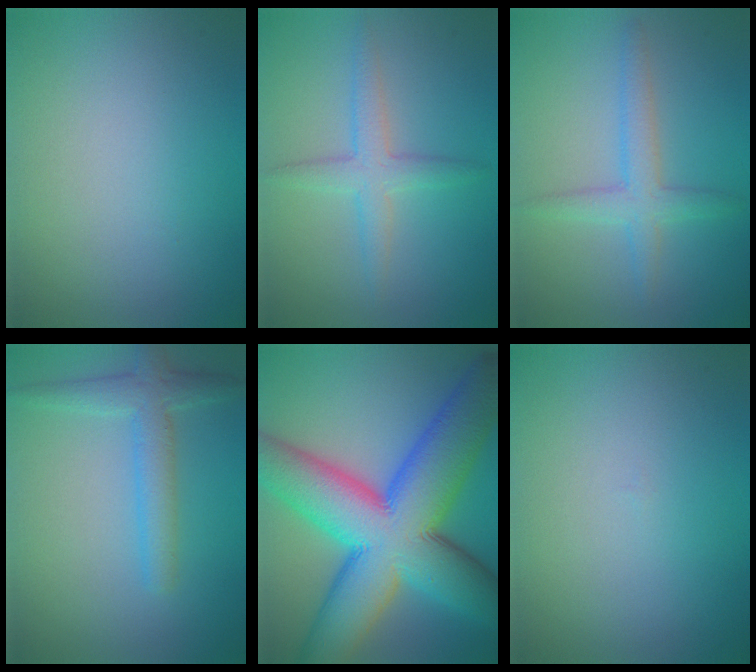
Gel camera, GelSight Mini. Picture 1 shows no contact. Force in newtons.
{"total": 2.8, "press": 2.8, "slide": 0.0}
{"total": 2.7, "press": 2.7, "slide": 0.2}
{"total": 4.0, "press": 3.9, "slide": 0.3}
{"total": 16.9, "press": 16.9, "slide": 0.3}
{"total": 0.0}